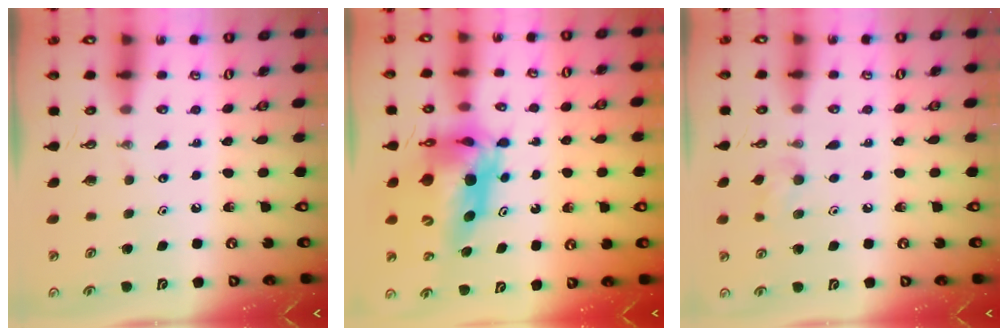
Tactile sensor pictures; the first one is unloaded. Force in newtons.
{"total": 14.3, "press": 14.3, "slide": 1.2}
{"total": 7.6, "press": 7.5, "slide": 1.0}